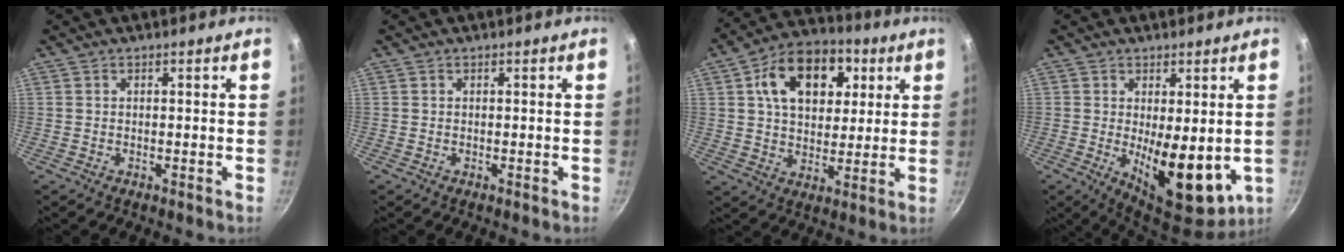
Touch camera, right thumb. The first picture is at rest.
{"total": 0.0}
{"total": 16.9, "force": [5.6, 11.3, 11.2], "torque": [-0.137, 0.000, 0.081]}
{"total": 12.2, "force": [-0.7, 5.3, 11.0], "torque": [-0.135, -0.025, 0.004]}